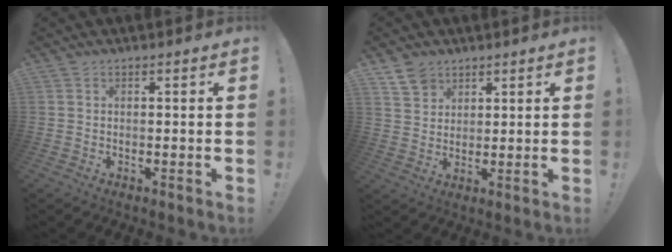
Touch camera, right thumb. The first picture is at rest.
{"total": 5.7, "force": [4.2, 3.8, 0.9], "torque": [-0.012, -0.027, 0.080]}